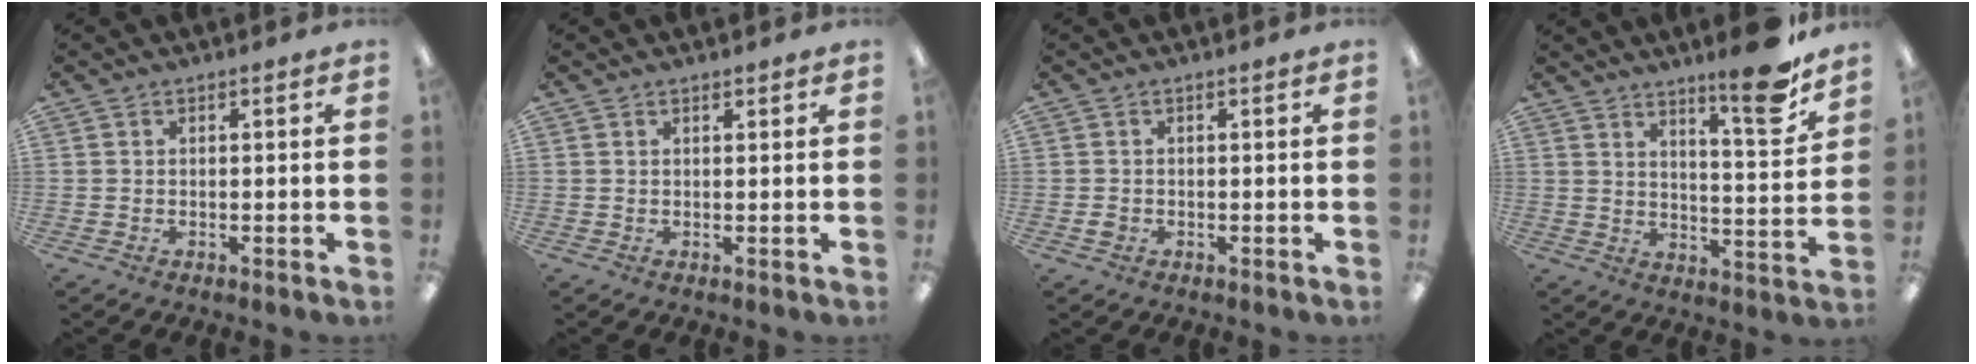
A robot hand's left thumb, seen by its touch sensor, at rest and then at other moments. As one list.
[{"total": 0.8, "force": [0.7, 0.3, 0.1], "torque": [0.005, -0.003, 0.011]}, {"total": 1.1, "force": [-0.3, 0.9, 0.5], "torque": [-0.008, 0.001, -0.006]}, {"total": 12.8, "force": [9.8, 2.2, 8.0], "torque": [-0.103, -0.073, 0.155]}]